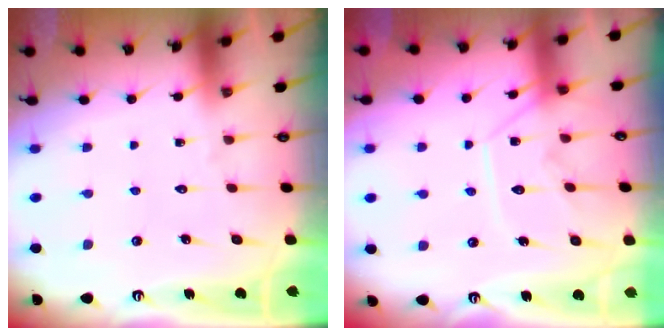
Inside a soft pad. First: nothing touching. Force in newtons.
{"total": 10.3, "press": 10.2, "slide": 0.5}